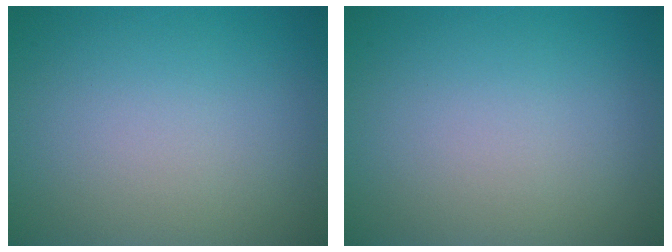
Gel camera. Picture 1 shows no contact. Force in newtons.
{"total": 0.0}